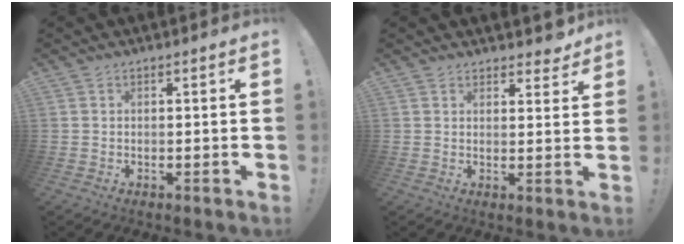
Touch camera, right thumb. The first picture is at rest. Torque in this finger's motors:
{"motor_torque": [-0.21, 0.21, -0.01, 0.06, -0.01]}